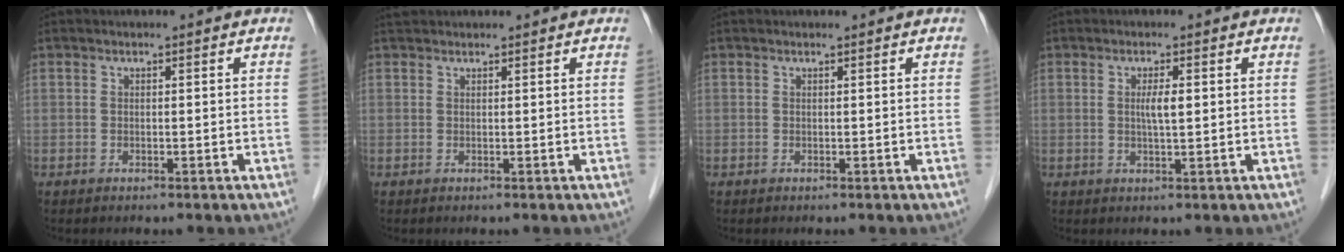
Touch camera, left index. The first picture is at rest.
{"total": 2.4, "force": [2.3, 0.6, 0.5], "torque": [-0.008, 0.033, 0.038]}
{"total": 0.0}
{"total": 2.4, "force": [0.4, 0.3, 2.4], "torque": [-0.044, 0.000, 0.006]}